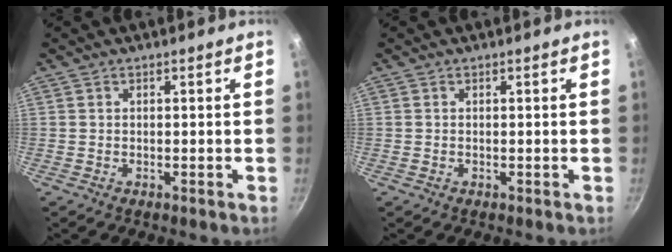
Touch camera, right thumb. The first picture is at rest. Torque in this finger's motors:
{"motor_torque": [0.02, -0.12, -0.13, -0.08, 0.01]}